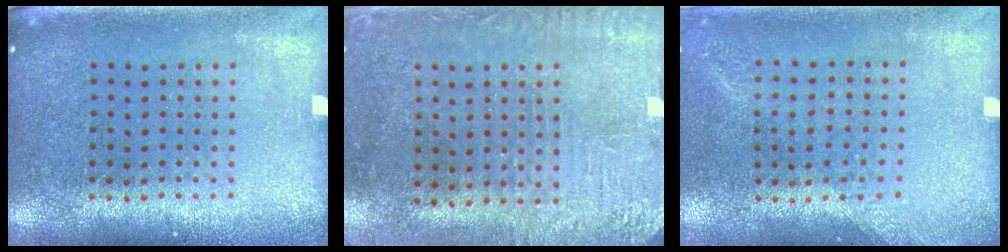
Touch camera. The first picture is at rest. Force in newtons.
{"total": 3.2, "press": 2.7, "slide": 1.8}
{"total": 1.3, "press": 1.0, "slide": 0.7}